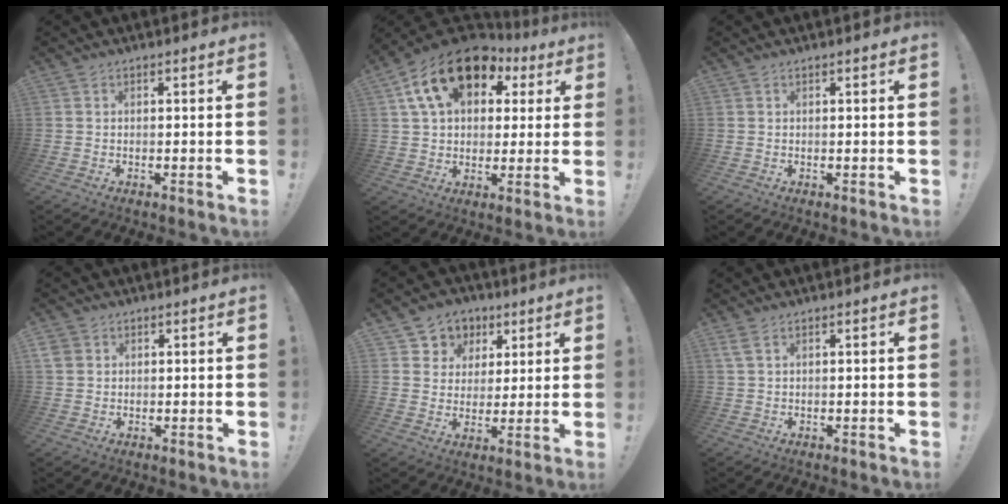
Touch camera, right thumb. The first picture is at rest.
{"total": 19.1, "force": [8.9, 12.1, 11.8], "torque": [-0.190, -0.030, 0.161]}
{"total": 0.0}
{"total": 3.7, "force": [1.4, 3.3, 1.0], "torque": [-0.010, -0.003, 0.027]}
{"total": 7.7, "force": [2.9, 7.0, 1.2], "torque": [-0.008, -0.024, 0.060]}
{"total": 2.3, "force": [1.1, 0.6, 2.0], "torque": [-0.039, 0.000, 0.022]}